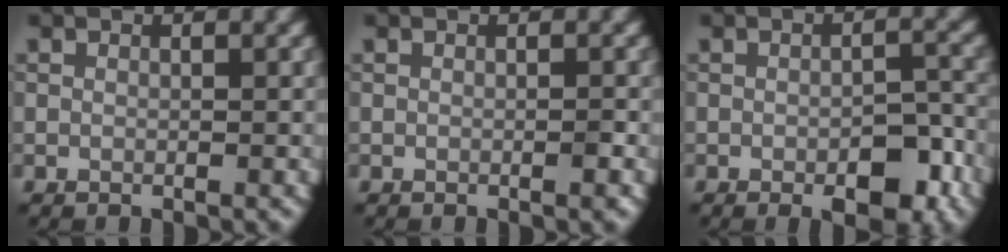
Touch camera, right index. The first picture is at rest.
{"total": 0.6, "force": [-0.2, 0.0, 0.6], "torque": [-0.009, 0.002, -0.004]}
{"total": 5.1, "force": [-2.5, 1.9, 4.0], "torque": [-0.052, 0.002, -0.031]}